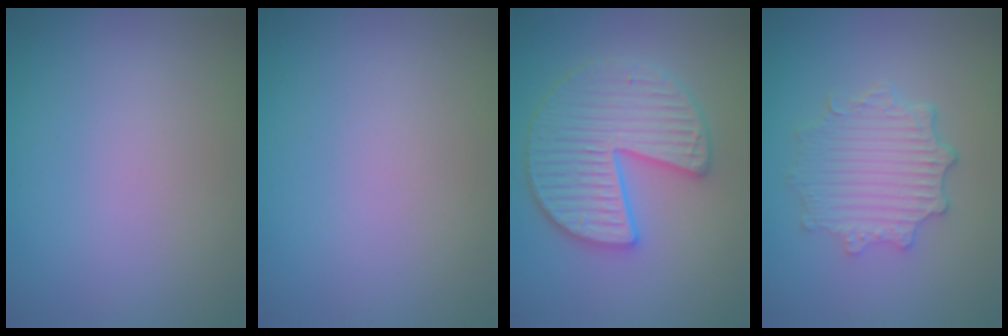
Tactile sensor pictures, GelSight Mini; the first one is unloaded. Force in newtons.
{"total": 0.0}
{"total": 6.0, "press": 6.0, "slide": 0.9}
{"total": 4.6, "press": 3.7, "slide": 2.7}